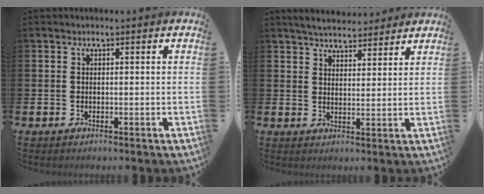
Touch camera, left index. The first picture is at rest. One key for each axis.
{"total": 4.5, "fx": 4.4, "fy": 0.8, "fz": 0.3, "tx": -0.015, "ty": -0.021, "tz": 0.080}